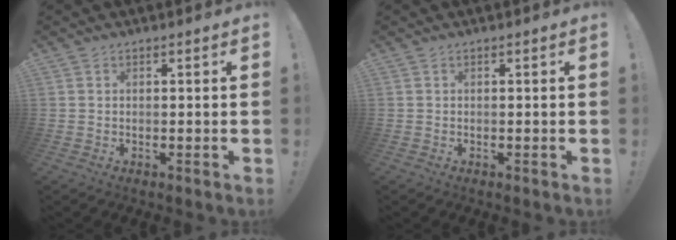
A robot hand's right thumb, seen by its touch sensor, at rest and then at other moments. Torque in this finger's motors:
{"motor_torque": [0.00, 0.00, 0.00, 0.00, 0.00]}